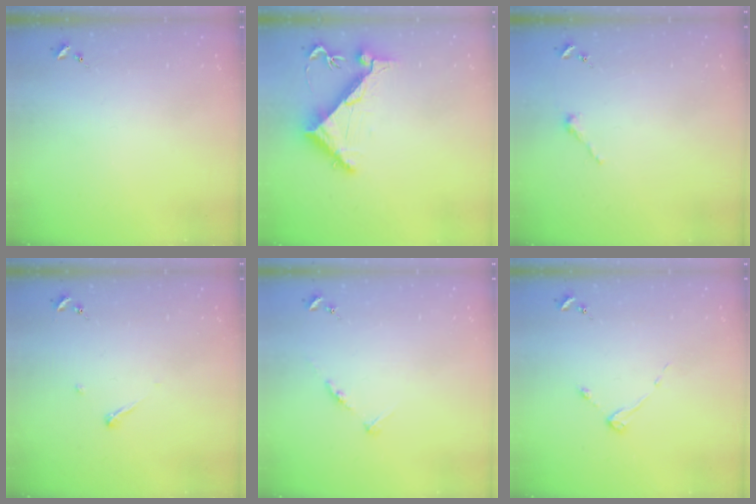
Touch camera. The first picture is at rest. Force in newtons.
{"total": 6.7, "press": 6.6, "slide": 0.7}
{"total": 2.5, "press": 2.5, "slide": 0.2}
{"total": 3.4, "press": 3.4, "slide": 0.4}
{"total": 5.8, "press": 5.8, "slide": 0.6}
{"total": 3.1, "press": 3.1, "slide": 0.4}